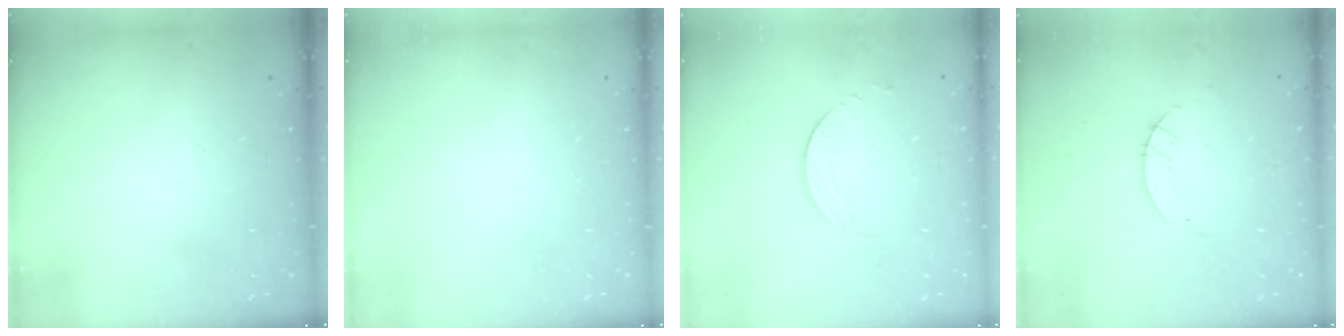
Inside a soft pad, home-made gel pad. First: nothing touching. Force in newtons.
{"total": 0.0}
{"total": 2.5, "press": 2.5, "slide": 0.2}
{"total": 2.8, "press": 2.8, "slide": 0.2}